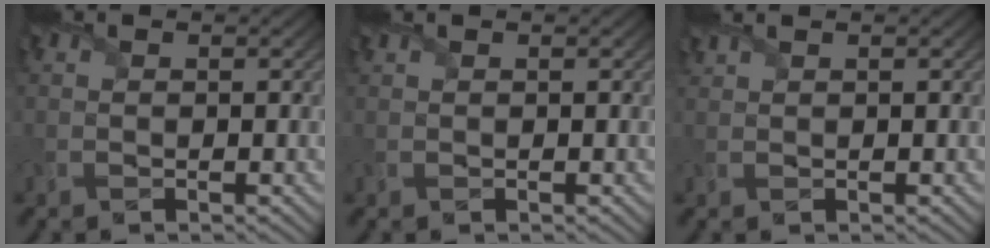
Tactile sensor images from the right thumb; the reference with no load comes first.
{"total": 0.6, "force": [0.6, -0.1, 0.2], "torque": [-0.008, 0.006, 0.010]}
{"total": 1.2, "force": [1.1, -0.2, 0.3], "torque": [-0.011, 0.008, 0.027]}